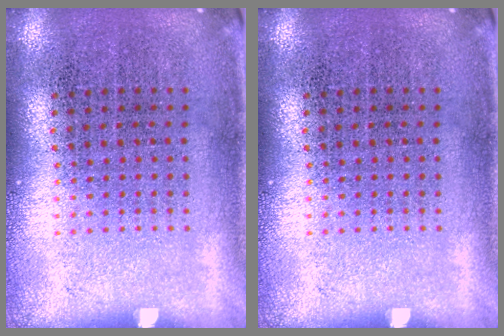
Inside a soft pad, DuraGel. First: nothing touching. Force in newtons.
{"total": 0.0}